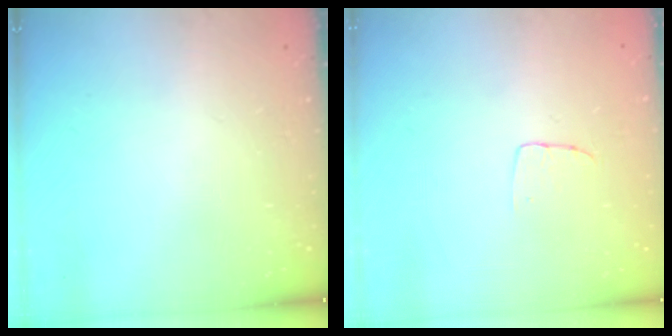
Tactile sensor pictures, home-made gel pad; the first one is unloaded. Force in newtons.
{"total": 2.9, "press": 2.9, "slide": 0.1}